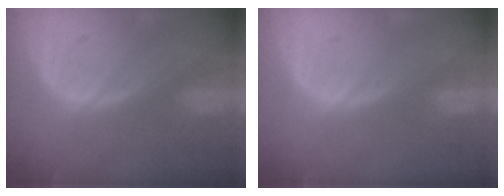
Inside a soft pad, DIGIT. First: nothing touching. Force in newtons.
{"total": 0.0}